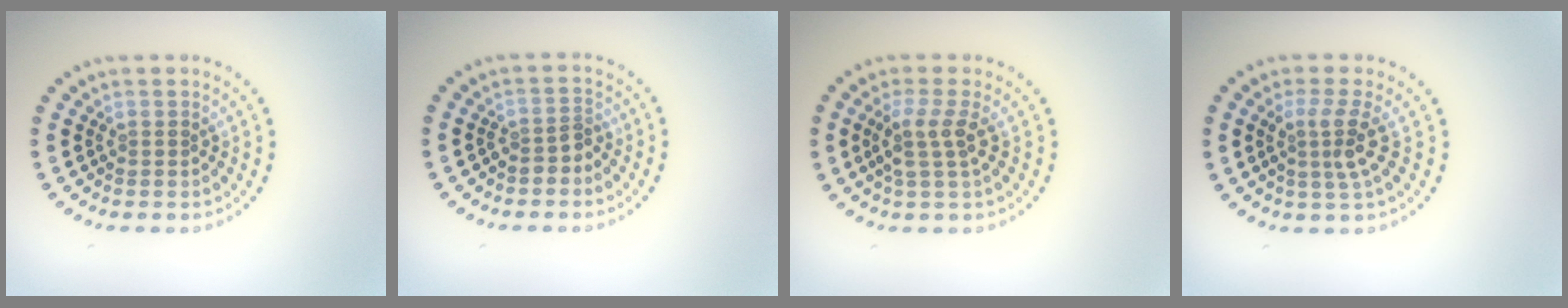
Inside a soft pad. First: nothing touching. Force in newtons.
{"total": 1.4, "press": 1.0, "slide": 0.9}
{"total": 2.6, "press": 2.0, "slide": 1.7}
{"total": 2.8, "press": 2.0, "slide": 2.0}